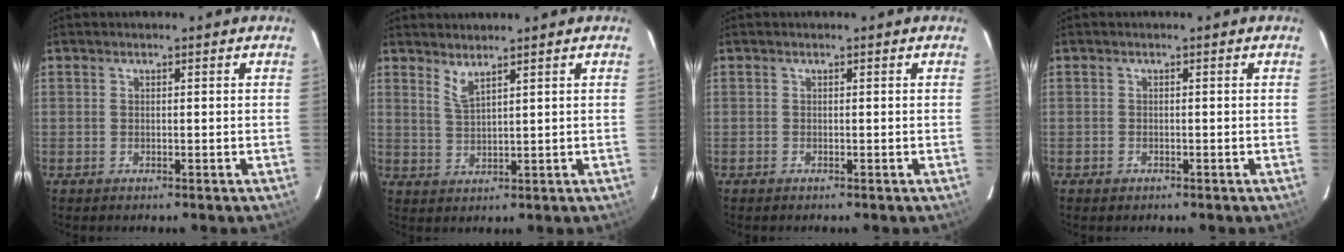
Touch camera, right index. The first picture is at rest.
{"total": 2.7, "force": [2.2, -0.1, 1.6], "torque": [-0.031, -0.004, 0.040]}
{"total": 0.0}
{"total": 0.9, "force": [-0.7, 0.7, 0.1], "torque": [-0.003, 0.000, -0.010]}